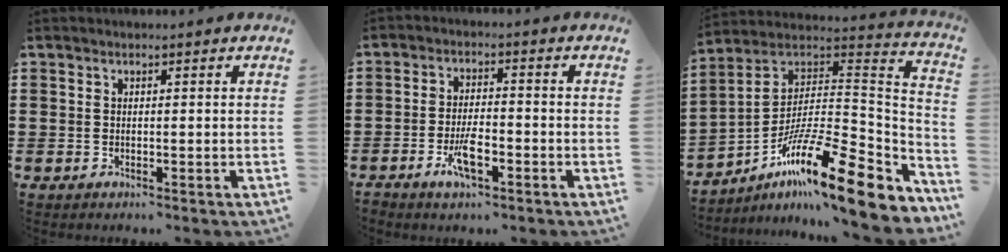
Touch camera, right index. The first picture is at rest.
{"total": 5.0, "force": [-2.5, 1.8, 3.9], "torque": [-0.085, 0.003, -0.050]}
{"total": 16.7, "force": [-10.2, 2.8, 12.9], "torque": [-0.213, -0.001, -0.180]}